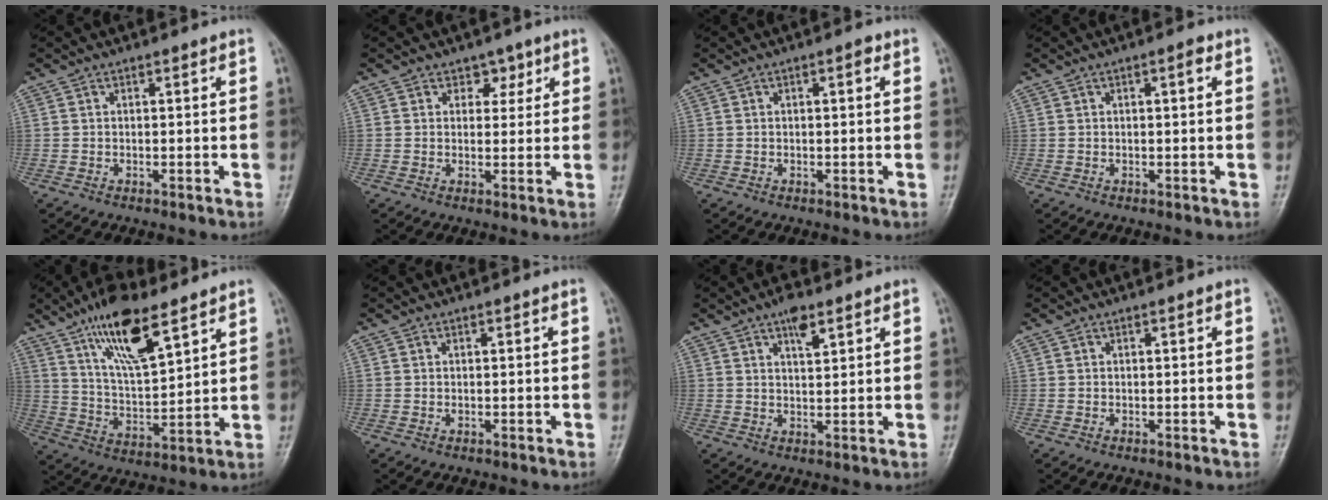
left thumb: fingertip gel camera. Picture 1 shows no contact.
{"total": 3.1, "force": [1.8, 2.3, 1.0], "torque": [0.014, -0.008, 0.021]}
{"total": 1.5, "force": [0.5, 0.5, 1.3], "torque": [-0.018, 0.002, 0.004]}
{"total": 1.7, "force": [0.6, 0.4, 1.5], "torque": [-0.023, 0.003, 0.006]}
{"total": 14.8, "force": [9.2, 4.7, 10.6], "torque": [-0.171, -0.045, 0.174]}
{"total": 0.0}
{"total": 4.6, "force": [2.8, 1.5, 3.2], "torque": [-0.048, -0.012, 0.047]}
{"total": 0.0}